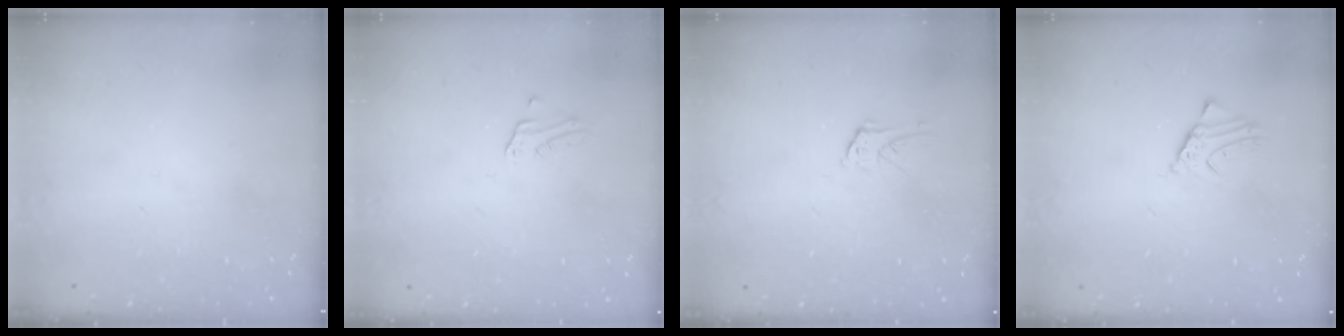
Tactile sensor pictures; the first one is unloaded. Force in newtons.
{"total": 1.3, "press": 1.3, "slide": 0.1}
{"total": 6.1, "press": 6.1, "slide": 0.3}
{"total": 2.2, "press": 2.2, "slide": 0.0}